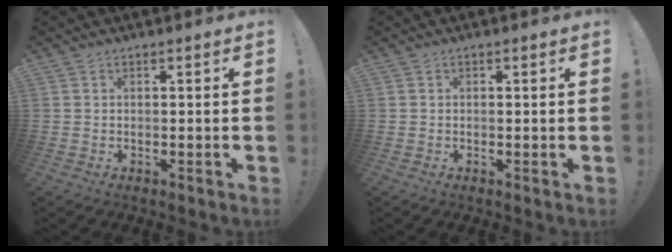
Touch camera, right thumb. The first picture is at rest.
{"total": 0.0}